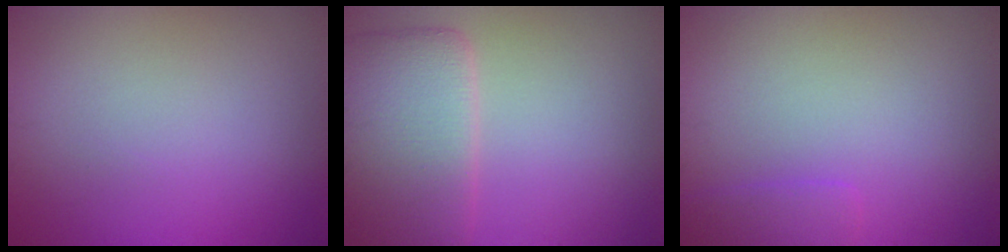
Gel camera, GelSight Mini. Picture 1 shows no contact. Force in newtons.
{"total": 6.8, "press": 6.8, "slide": 0.1}
{"total": 1.6, "press": 1.6, "slide": 0.1}